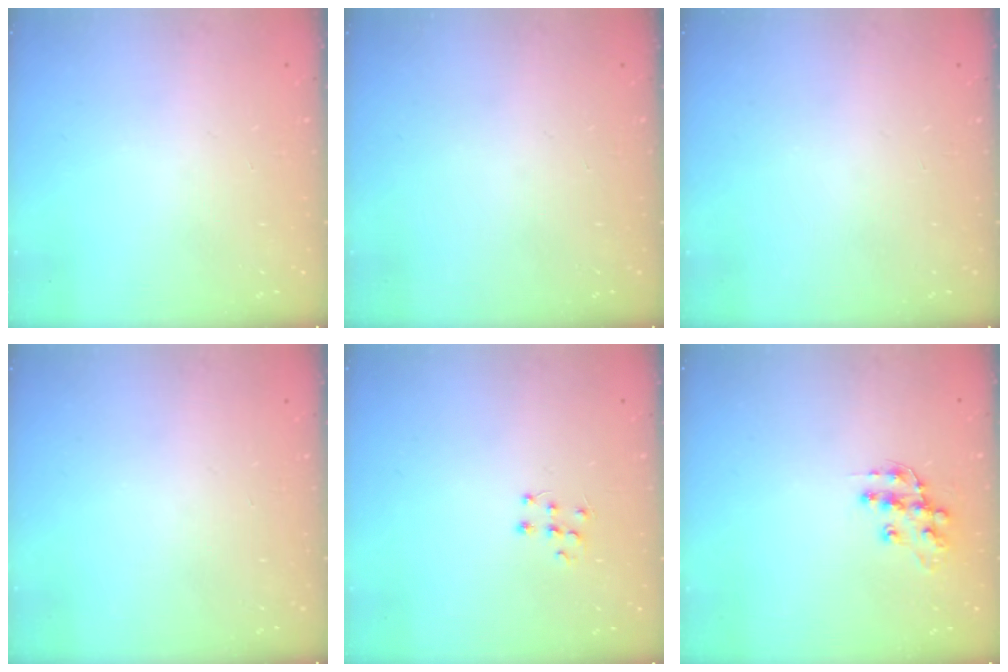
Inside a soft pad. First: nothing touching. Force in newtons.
{"total": 0.0}
{"total": 0.0}
{"total": 0.6, "press": 0.0, "slide": 0.6}
{"total": 6.2, "press": 6.2, "slide": 0.4}
{"total": 11.6, "press": 11.5, "slide": 0.9}